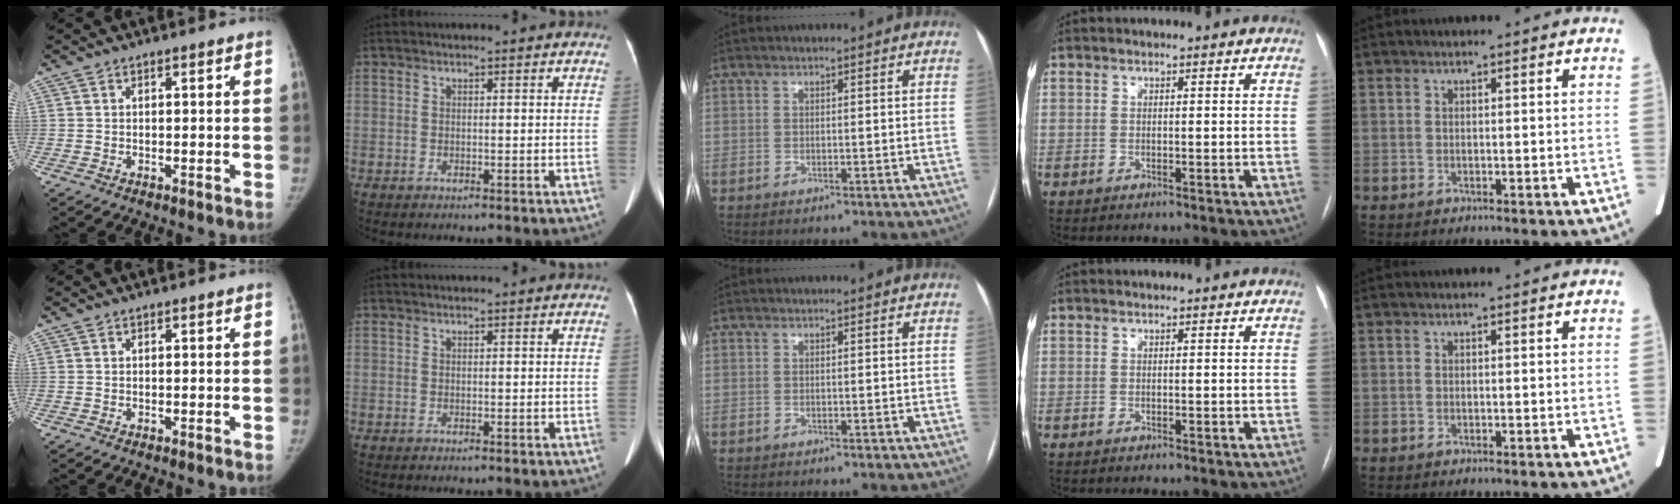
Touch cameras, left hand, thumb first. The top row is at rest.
{}